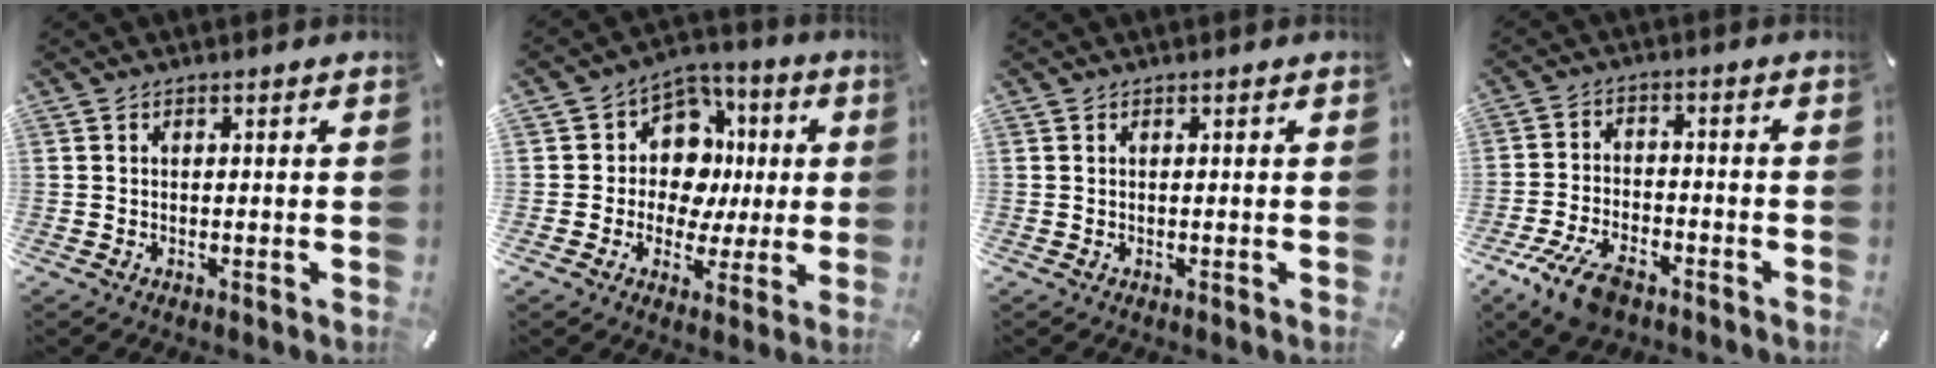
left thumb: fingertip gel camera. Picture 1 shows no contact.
{"total": 12.0, "force": [0.3, 11.0, 4.9], "torque": [-0.082, -0.005, 0.014]}
{"total": 0.0}
{"total": 10.0, "force": [-6.3, 4.9, 6.0], "torque": [-0.128, 0.026, -0.117]}